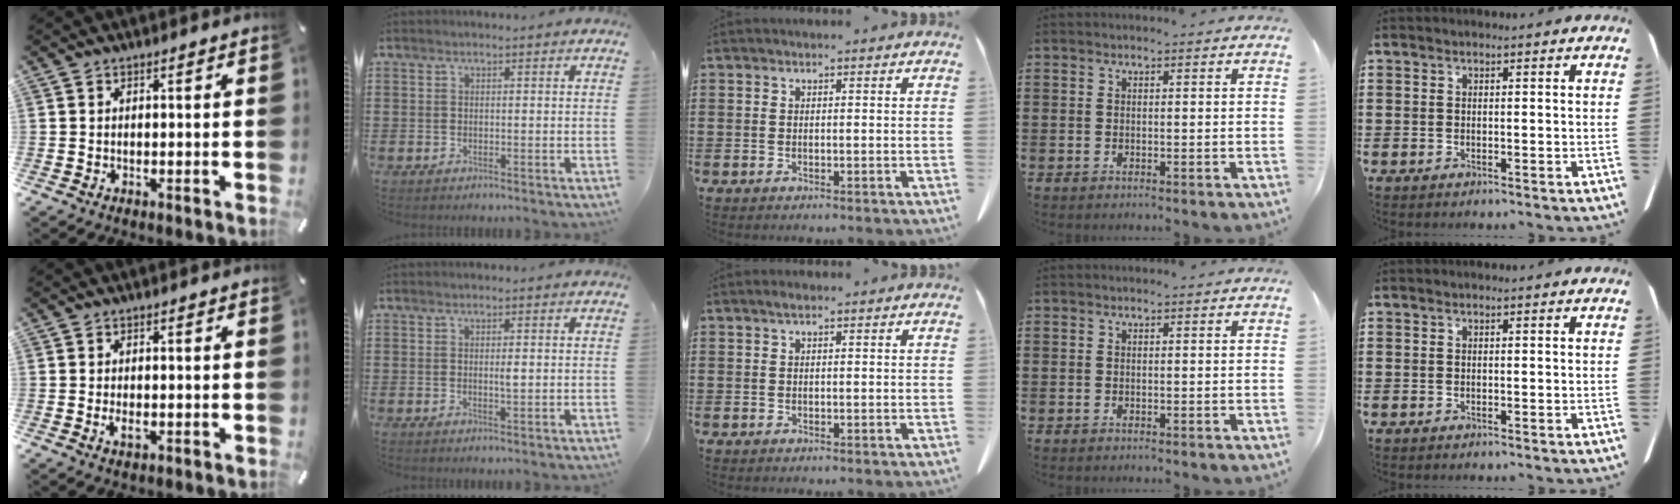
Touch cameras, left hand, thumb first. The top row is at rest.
{"thumb": {"total": 2.2, "force": [-0.3, 1.1, 1.8], "torque": [-0.034, -0.006, -0.009]}, "index": {"total": 1.3, "force": [0.1, 0.2, 1.3], "torque": [-0.025, 0.000, 0.000]}, "middle": {"total": 0.7, "force": [0.2, 0.3, 0.5], "torque": [-0.012, 0.003, 0.005]}}